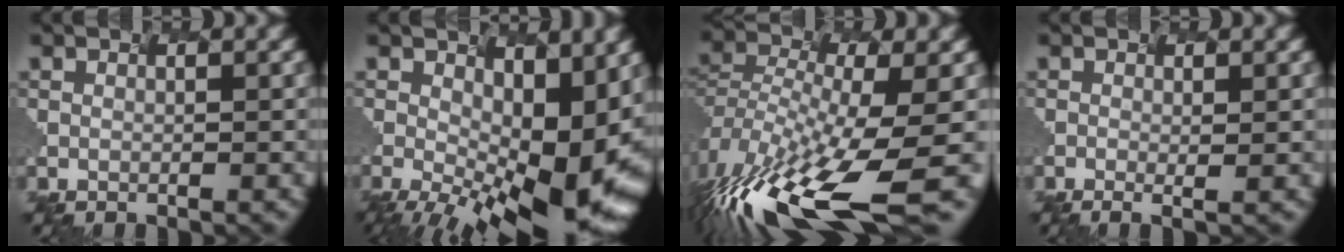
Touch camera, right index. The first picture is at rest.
{"total": 12.1, "force": [-1.7, 3.9, 11.3], "torque": [-0.176, -0.023, 0.020]}
{"total": 13.2, "force": [-8.7, 3.0, 9.5], "torque": [-0.245, -0.042, -0.109]}
{"total": 1.2, "force": [-0.7, -0.4, 1.0], "torque": [-0.018, 0.002, 0.002]}